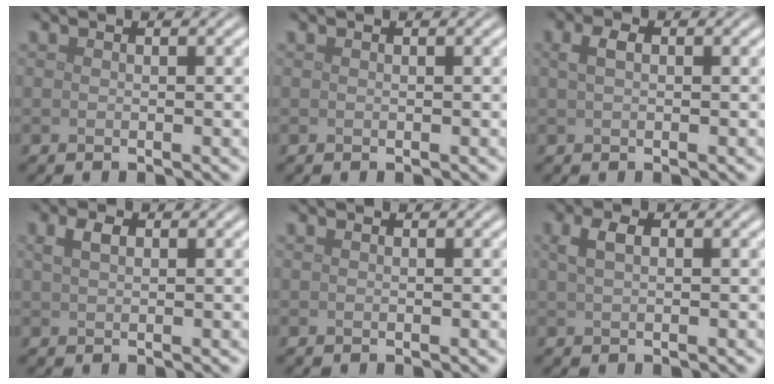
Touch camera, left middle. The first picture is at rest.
{"total": 0.0}
{"total": 1.5, "force": [0.5, 0.9, 1.2], "torque": [-0.027, 0.004, 0.006]}
{"total": 1.8, "force": [0.8, 1.0, 1.2], "torque": [-0.027, 0.006, 0.016]}
{"total": 0.0}
{"total": 1.9, "force": [0.7, 0.9, 1.5], "torque": [-0.034, 0.005, 0.013]}